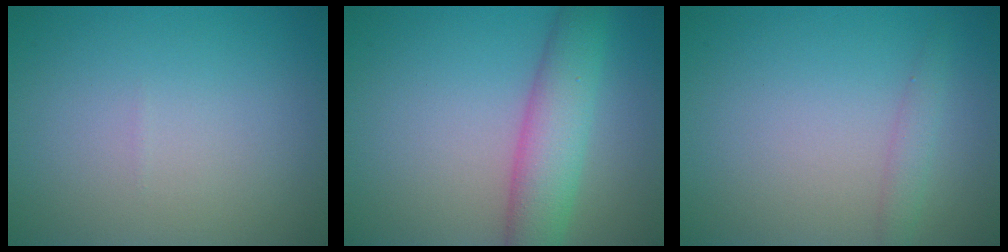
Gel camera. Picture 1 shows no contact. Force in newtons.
{"total": 5.5, "press": 5.5, "slide": 0.1}
{"total": 1.4, "press": 1.4, "slide": 0.1}